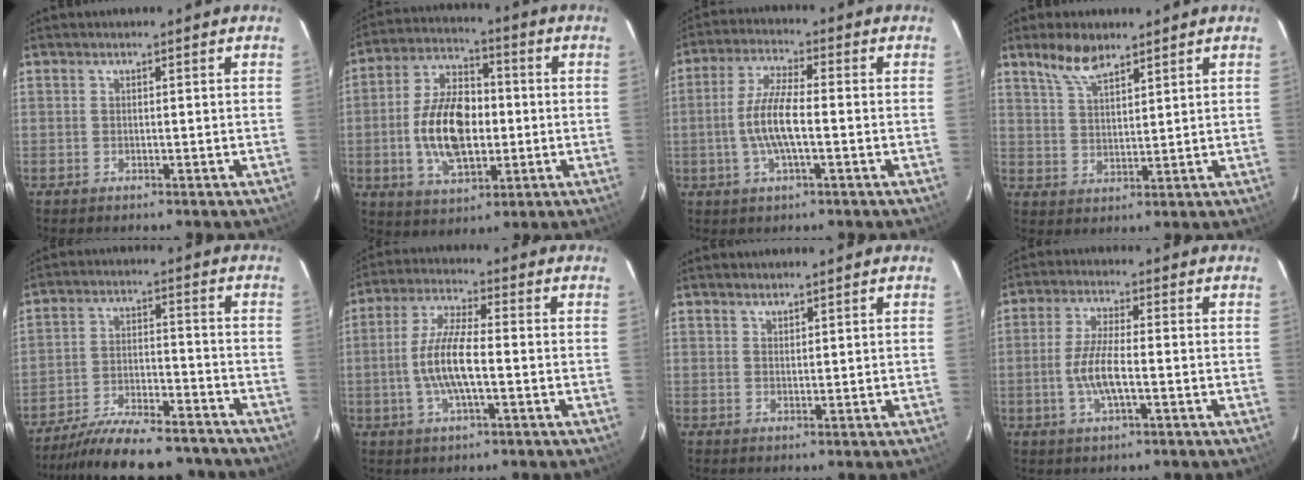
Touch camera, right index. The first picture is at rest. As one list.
[{"total": 14.8, "force": [-1.8, 8.4, 12.1], "torque": [-0.235, 0.014, -0.027]}, {"total": 8.2, "force": [-1.5, 1.9, 7.8], "torque": [-0.158, 0.002, -0.031]}, {"total": 6.2, "force": [4.8, 2.2, 3.3], "torque": [-0.061, 0.006, 0.096]}, {"total": 19.7, "force": [-17.5, 5.0, 7.6], "torque": [-0.146, -0.005, -0.246]}, {"total": 9.3, "force": [-1.8, 2.3, 8.8], "torque": [-0.178, 0.001, -0.036]}, {"total": 1.0, "force": [1.0, 0.3, 0.1], "torque": [-0.003, 0.002, 0.019]}, {"total": 6.8, "force": [-1.6, 1.7, 6.3], "torque": [-0.129, -0.003, -0.033]}]